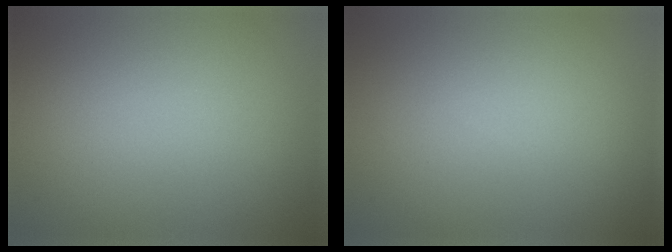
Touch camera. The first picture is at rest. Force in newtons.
{"total": 0.0}